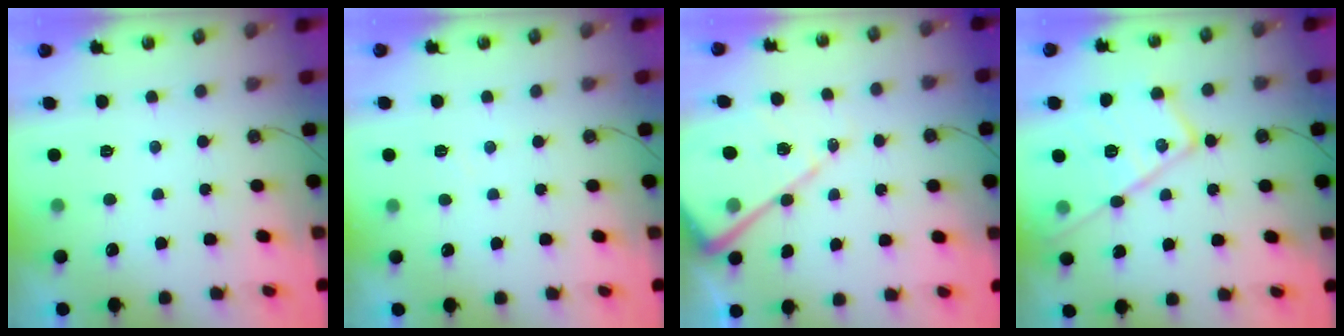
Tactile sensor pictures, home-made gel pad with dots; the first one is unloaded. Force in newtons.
{"total": 4.3, "press": 4.2, "slide": 0.6}
{"total": 14.0, "press": 13.9, "slide": 1.3}
{"total": 18.3, "press": 18.3, "slide": 1.0}